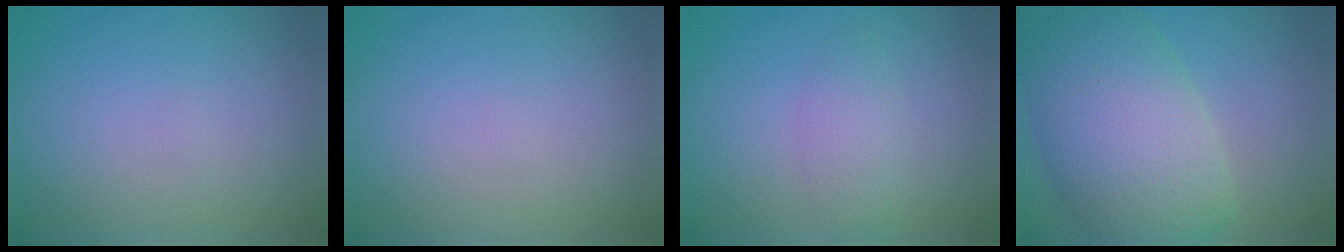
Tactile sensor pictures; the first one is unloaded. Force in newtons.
{"total": 0.0}
{"total": 2.3, "press": 2.3, "slide": 0.1}
{"total": 12.3, "press": 12.3, "slide": 0.6}